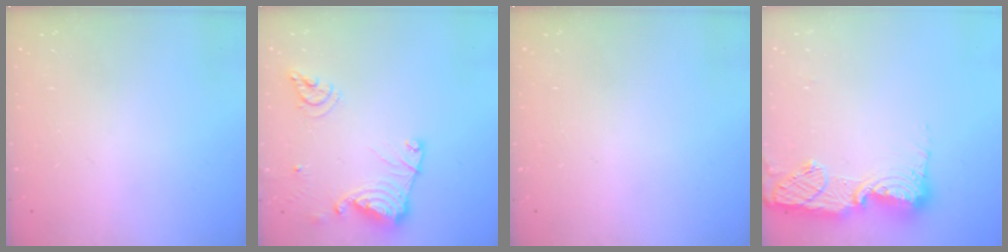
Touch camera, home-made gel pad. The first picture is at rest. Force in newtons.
{"total": 15.2, "press": 15.1, "slide": 1.8}
{"total": 0.0}
{"total": 15.4, "press": 15.4, "slide": 1.2}